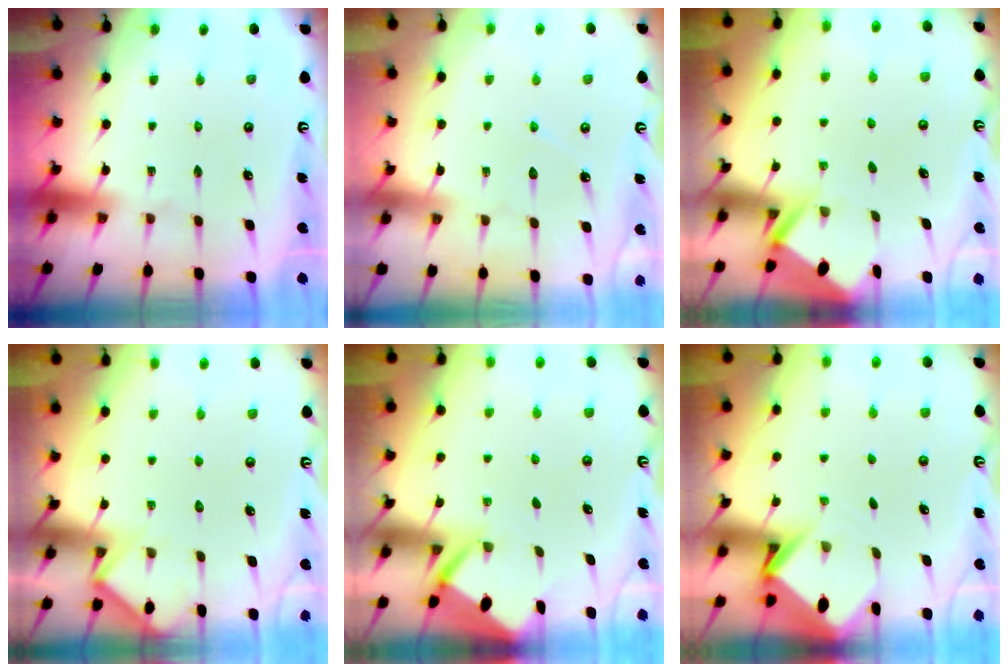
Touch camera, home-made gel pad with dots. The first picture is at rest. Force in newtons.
{"total": 3.4, "press": 3.3, "slide": 0.4}
{"total": 2.8, "press": 2.8, "slide": 0.4}
{"total": 6.0, "press": 6.0, "slide": 0.5}
{"total": 2.6, "press": 2.6, "slide": 0.0}
{"total": 3.5, "press": 3.5, "slide": 0.2}